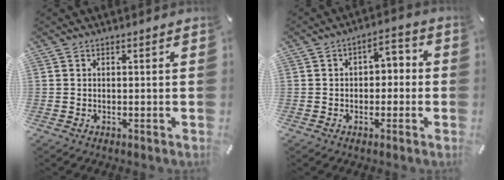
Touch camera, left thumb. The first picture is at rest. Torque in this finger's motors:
{"motor_torque": [-0.06, -0.08, 0.25, 0.28, 0.13]}